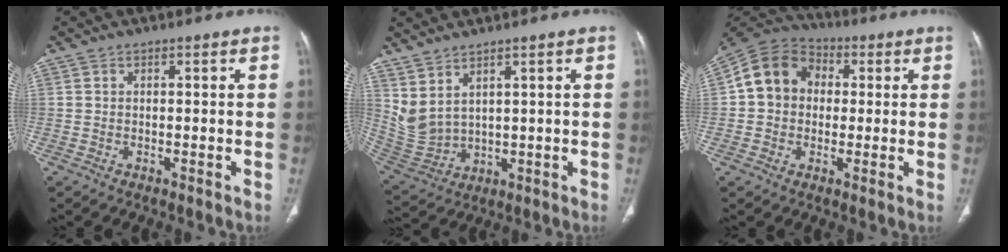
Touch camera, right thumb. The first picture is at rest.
{"total": 7.2, "force": [4.4, 3.2, 4.8], "torque": [-0.099, -0.029, 0.112]}
{"total": 11.9, "force": [1.2, 10.1, 6.1], "torque": [-0.091, 0.025, 0.009]}